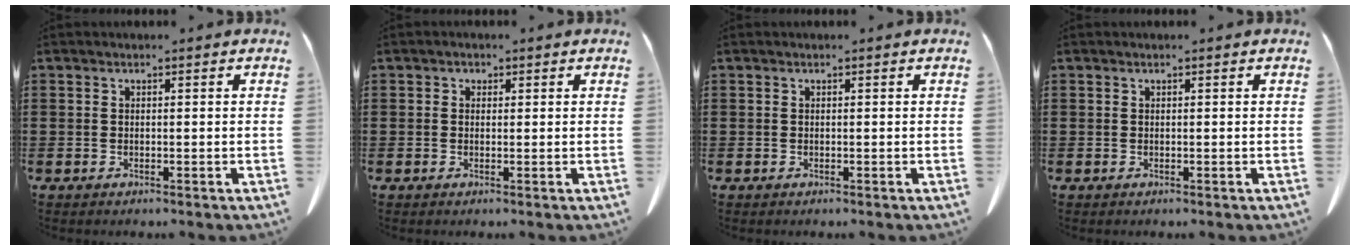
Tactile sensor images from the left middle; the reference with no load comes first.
{"total": 0.8, "force": [0.1, 0.7, 0.2], "torque": [-0.007, 0.005, 0.002]}
{"total": 0.0}
{"total": 0.0}